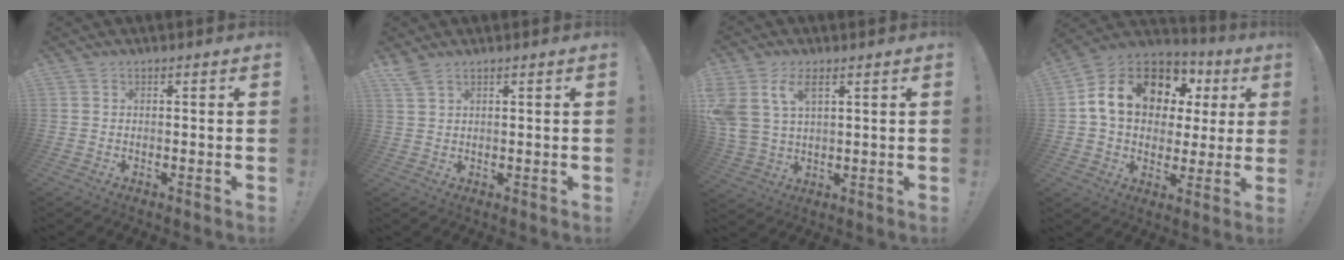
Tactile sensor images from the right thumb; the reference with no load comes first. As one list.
[{"total": 2.9, "force": [2.3, 0.8, 1.5], "torque": [-0.023, -0.012, 0.044]}, {"total": 8.6, "force": [4.2, 4.9, 5.7], "torque": [-0.129, -0.008, 0.080]}, {"total": 18.0, "force": [7.4, 12.4, 10.8], "torque": [-0.175, -0.027, 0.148]}]